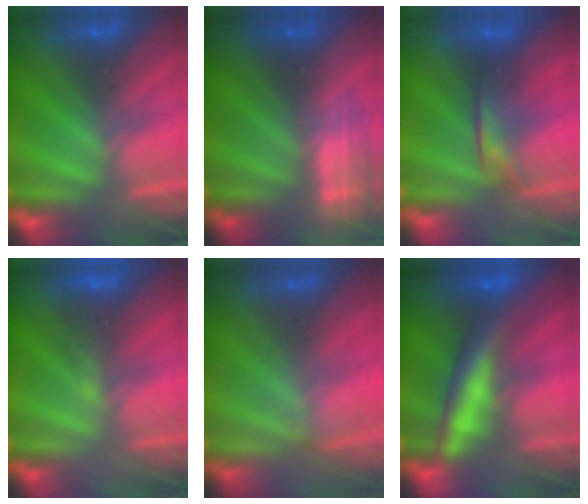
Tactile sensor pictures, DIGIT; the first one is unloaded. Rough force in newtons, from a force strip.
{"total": 2.4}
{"total": 1.9}
{"total": 3.9}
{"total": 1.7}
{"total": 9.0}